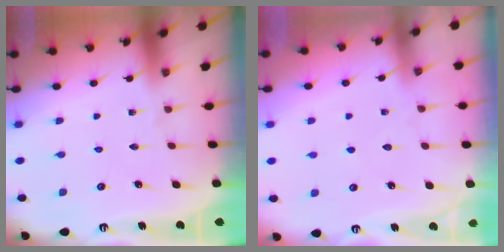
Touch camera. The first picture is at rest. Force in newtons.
{"total": 4.5, "press": 4.5, "slide": 0.5}